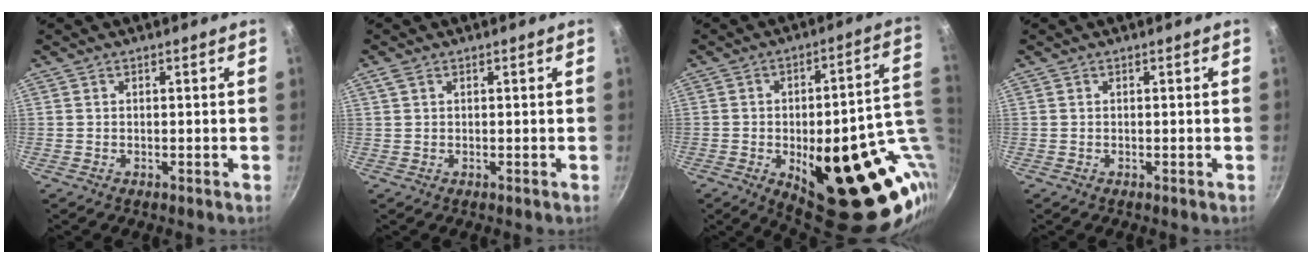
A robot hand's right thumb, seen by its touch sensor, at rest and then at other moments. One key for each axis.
{"total": 1.1, "fx": 0.6, "fy": 0.6, "fz": 0.7, "tx": -0.016, "ty": 0.003, "tz": 0.015}
{"total": 30.3, "fx": -5.9, "fy": 13.2, "fz": 26.7, "tx": -0.292, "ty": 0.004, "tz": -0.055}
{"total": 0.0}